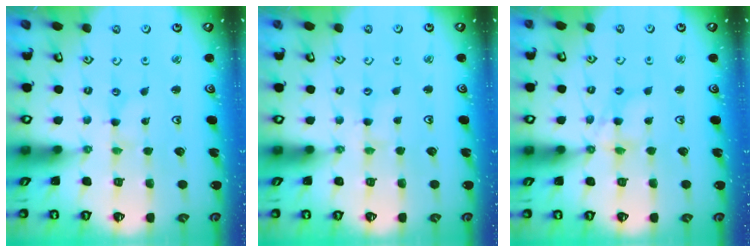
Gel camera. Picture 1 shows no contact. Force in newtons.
{"total": 1.7, "press": 1.7, "slide": 0.4}
{"total": 5.9, "press": 5.9, "slide": 0.7}